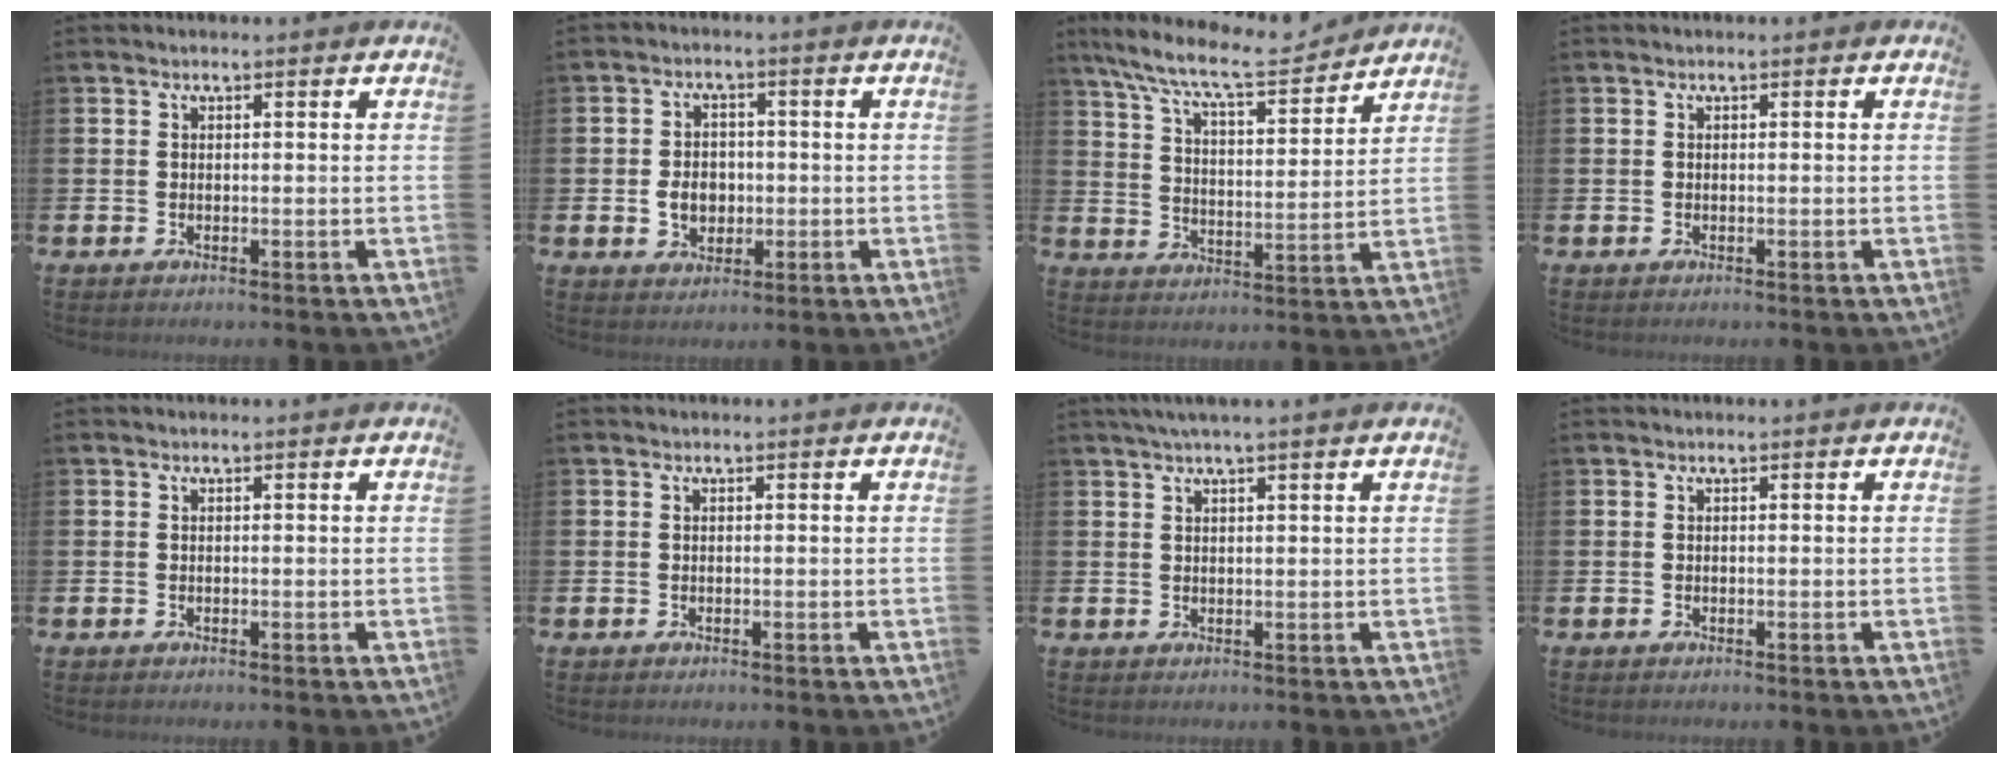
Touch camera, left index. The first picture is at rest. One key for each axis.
{"total": 4.2, "fx": -0.6, "fy": 3.4, "fz": 2.4, "tx": -0.036, "ty": 0.004, "tz": -0.018}
{"total": 10.4, "fx": 9.3, "fy": 1.7, "fz": 4.2, "tx": -0.114, "ty": -0.054, "tz": 0.163}
{"total": 0.0}
{"total": 0.0}
{"total": 0.0}
{"total": 2.3, "fx": 1.9, "fy": -0.2, "fz": 1.2, "tx": -0.031, "ty": 0.003, "tz": 0.036}
{"total": 0.0}